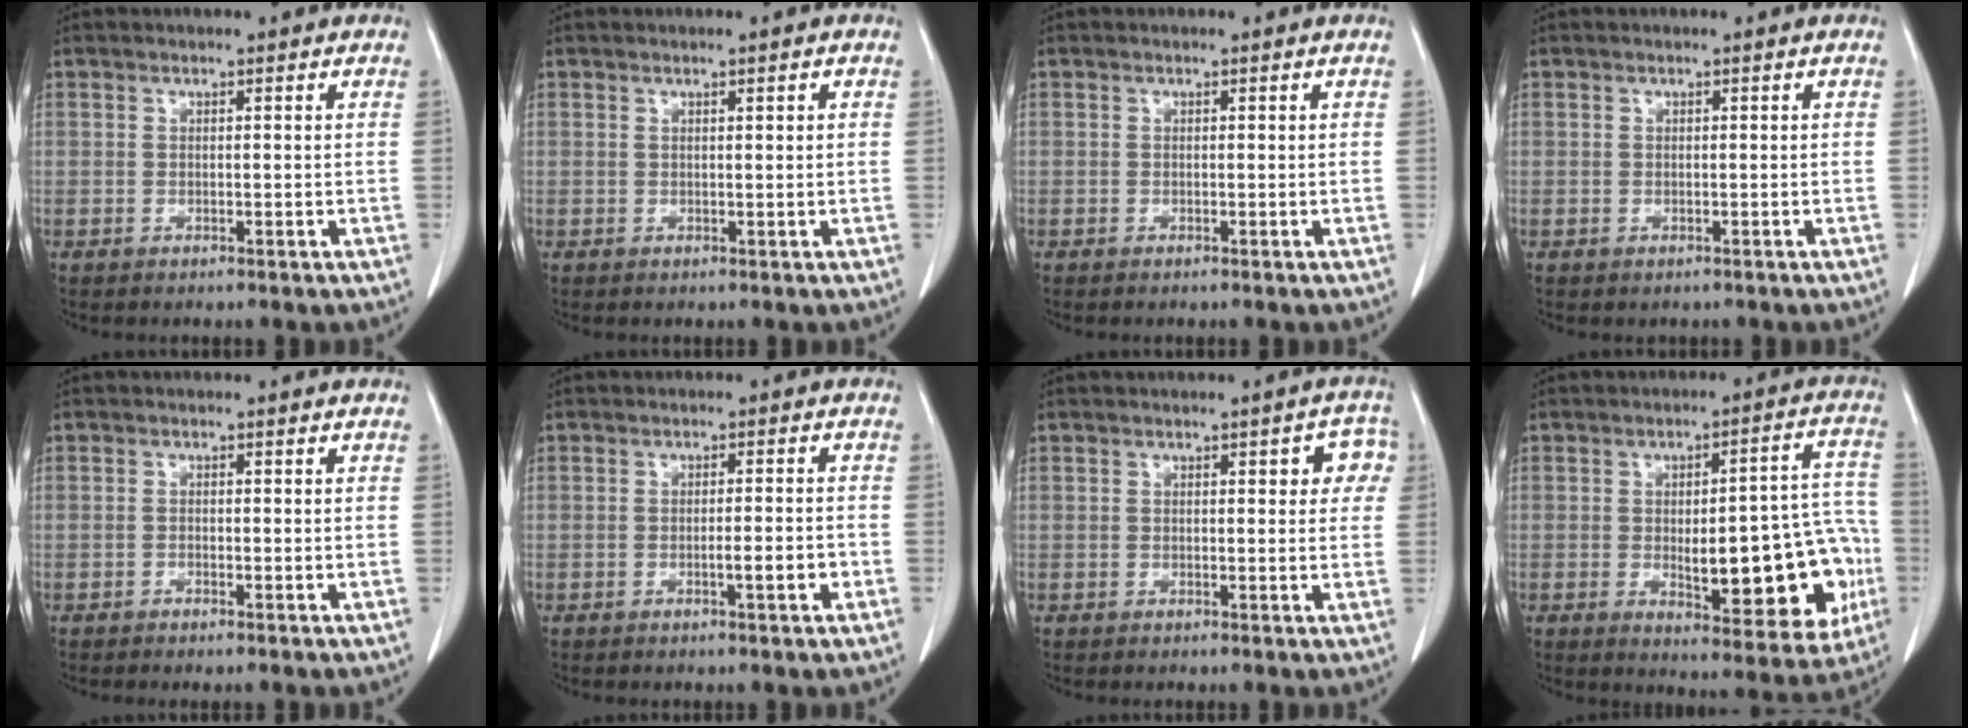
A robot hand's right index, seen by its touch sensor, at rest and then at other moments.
{"total": 0.8, "force": [0.4, 0.0, 0.7], "torque": [-0.013, 0.002, 0.006]}
{"total": 0.0}
{"total": 0.5, "force": [-0.2, 0.5, 0.0], "torque": [-0.002, 0.005, -0.002]}
{"total": 0.6, "force": [-0.5, 0.0, 0.4], "torque": [-0.007, 0.000, -0.009]}
{"total": 2.9, "force": [-1.1, 0.1, 2.6], "torque": [-0.042, 0.000, -0.015]}
{"total": 4.6, "force": [1.4, 1.8, 4.0], "torque": [-0.029, 0.012, 0.009]}
{"total": 18.4, "force": [-3.6, 5.8, 17.0], "torque": [-0.168, 0.031, -0.022]}